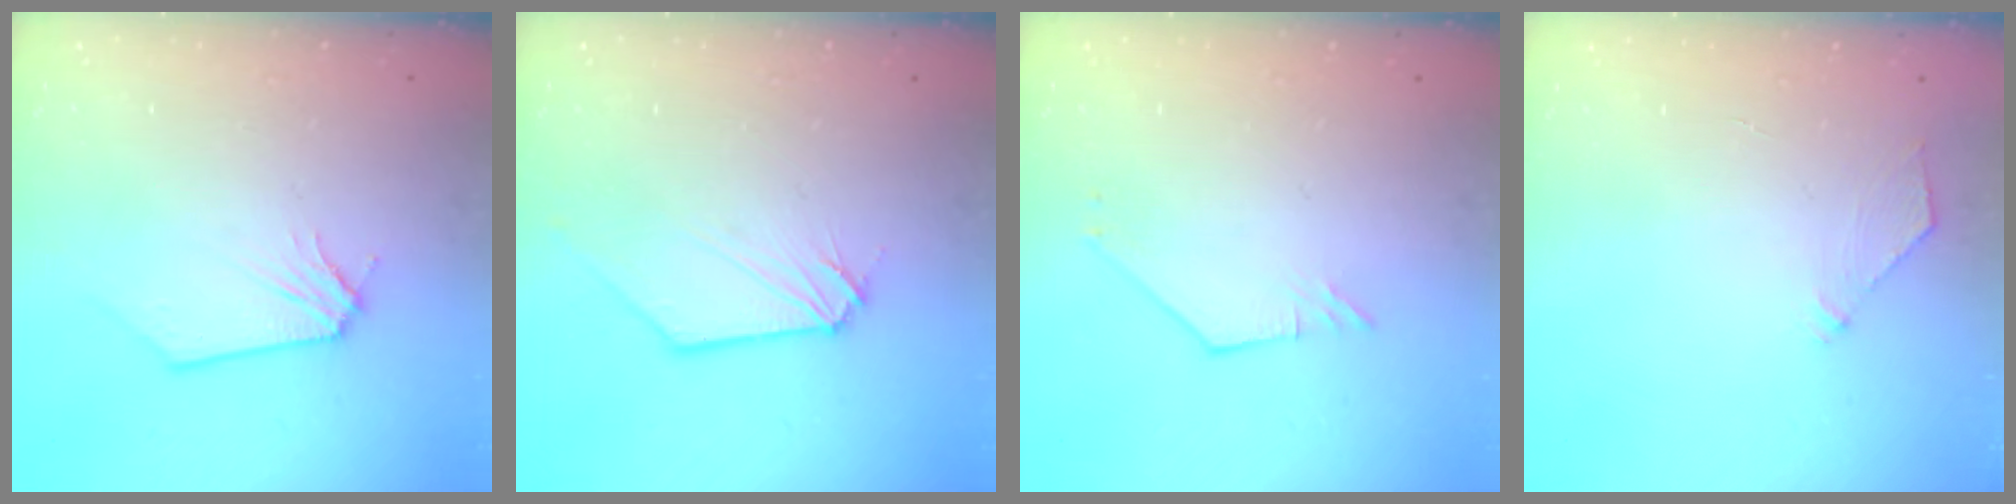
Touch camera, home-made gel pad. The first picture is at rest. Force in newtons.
{"total": 0.8, "press": 0.8, "slide": 0.1}
{"total": 1.8, "press": 1.8, "slide": 0.1}
{"total": 4.1, "press": 4.1, "slide": 0.5}